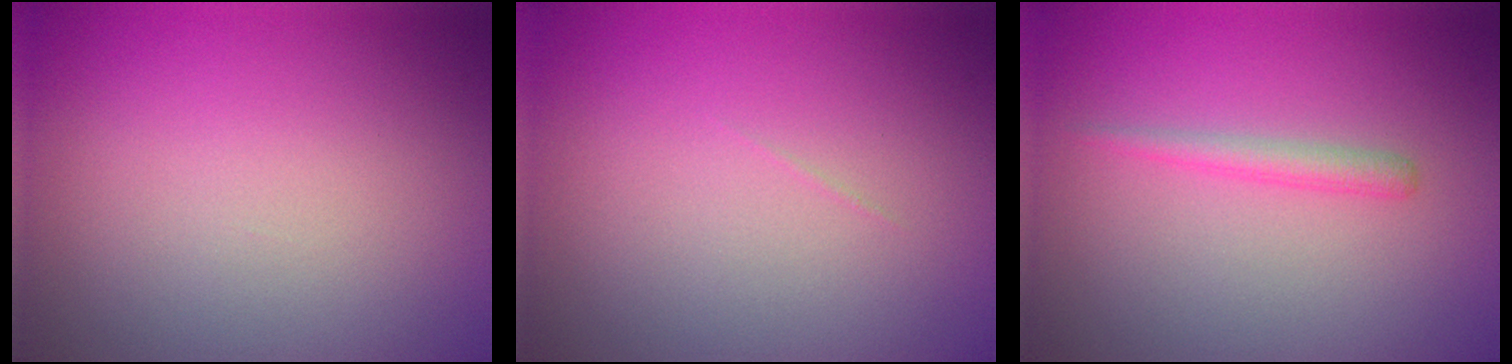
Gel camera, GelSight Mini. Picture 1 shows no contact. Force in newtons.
{"total": 0.0}
{"total": 1.3, "press": 1.3, "slide": 0.1}